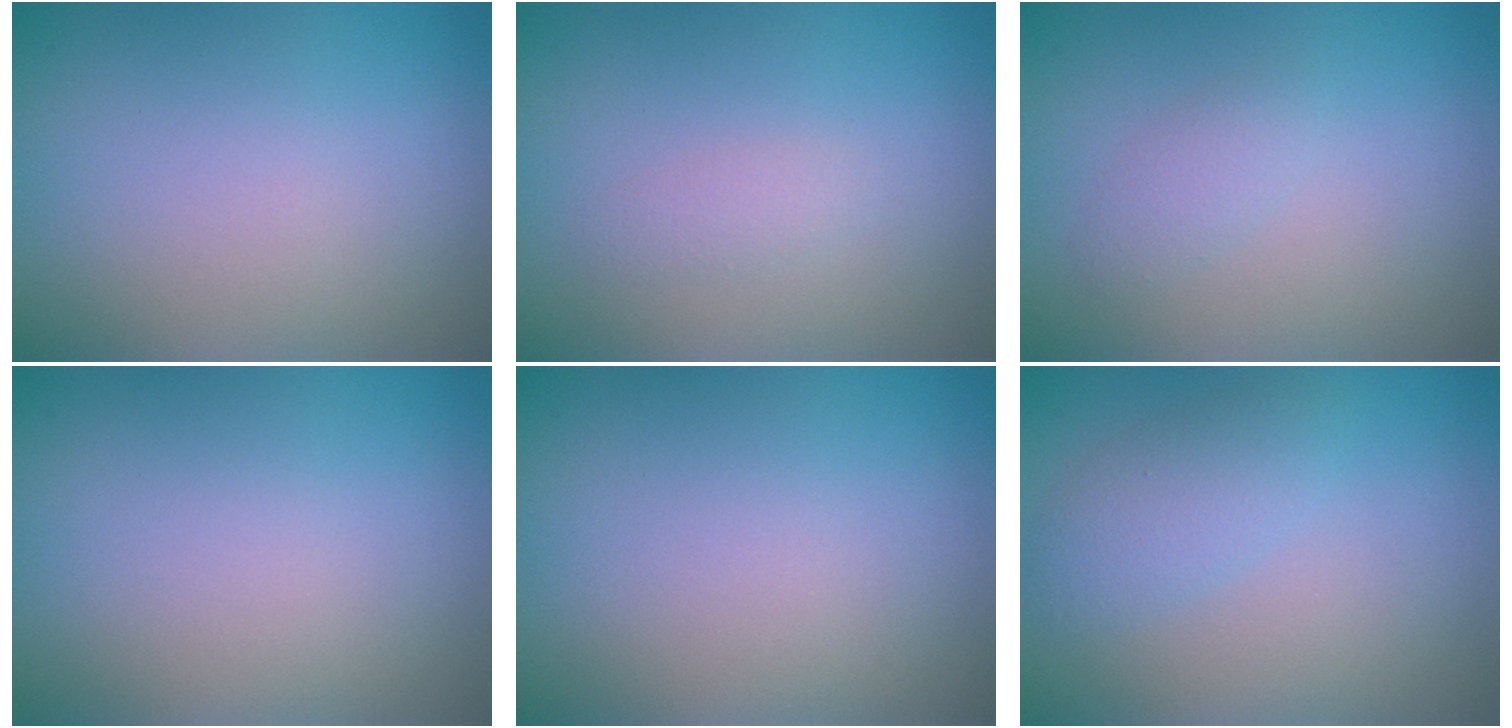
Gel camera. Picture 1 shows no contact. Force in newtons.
{"total": 0.9, "press": 0.9, "slide": 0.0}
{"total": 1.3, "press": 1.3, "slide": 0.1}
{"total": 0.0}
{"total": 0.0}
{"total": 2.5, "press": 2.5, "slide": 0.0}